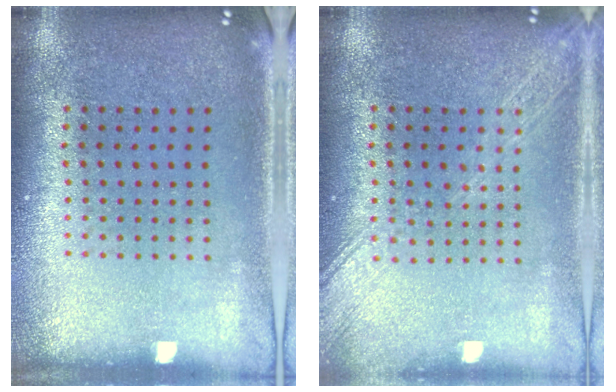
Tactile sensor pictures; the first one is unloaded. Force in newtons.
{"total": 1.7, "press": 1.7, "slide": 0.2}